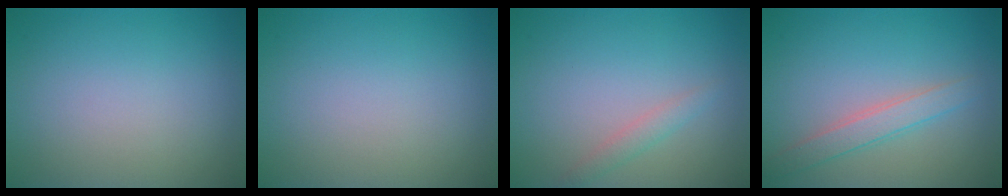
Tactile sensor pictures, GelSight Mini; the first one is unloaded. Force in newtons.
{"total": 0.0}
{"total": 1.3, "press": 1.3, "slide": 0.1}
{"total": 2.3, "press": 2.3, "slide": 0.1}